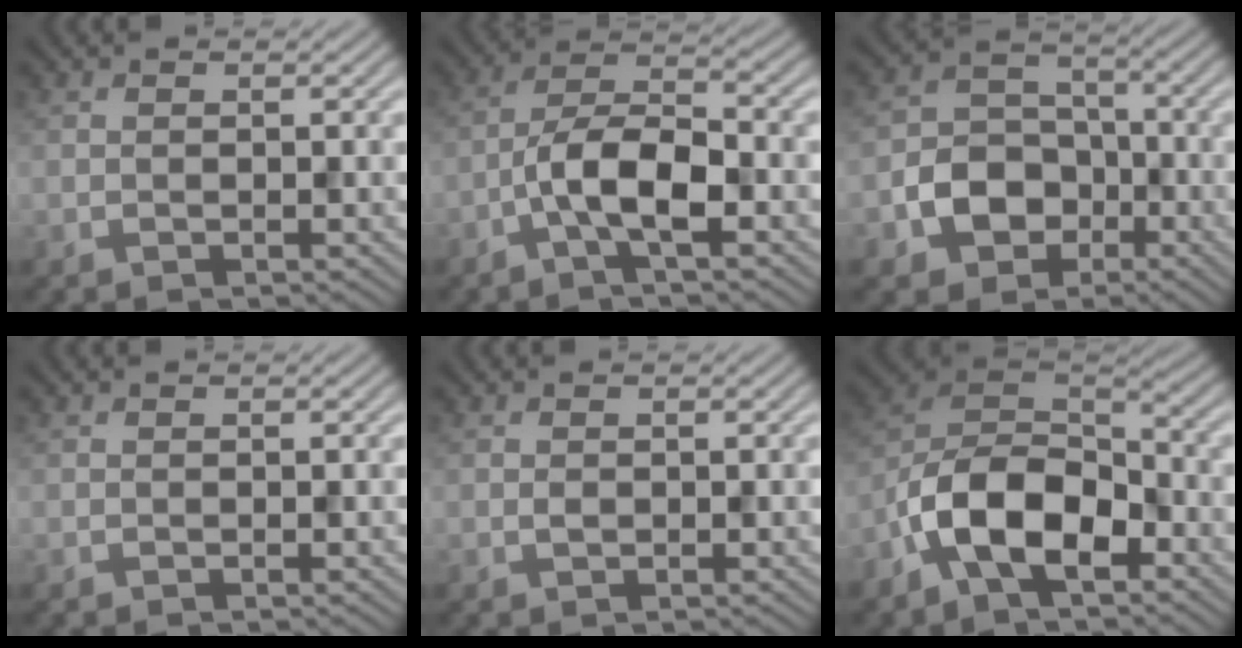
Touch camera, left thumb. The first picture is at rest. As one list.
[{"total": 7.2, "force": [-2.9, 2.4, 6.1], "torque": [-0.113, 0.014, -0.066]}, {"total": 7.5, "force": [-3.1, 5.8, 3.5], "torque": [-0.072, -0.005, -0.066]}, {"total": 0.0}, {"total": 0.6, "force": [0.0, 0.4, 0.4], "torque": [-0.008, -0.002, -0.001]}, {"total": 11.8, "force": [-5.8, 6.2, 8.2], "torque": [-0.165, -0.001, -0.131]}]